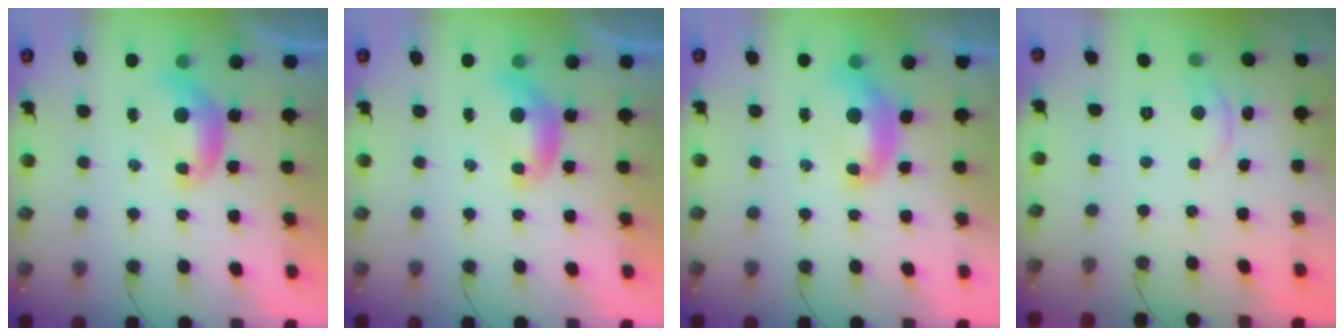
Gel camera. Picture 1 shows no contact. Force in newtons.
{"total": 0.0}
{"total": 2.0, "press": 1.9, "slide": 0.7}
{"total": 0.9, "press": 0.8, "slide": 0.4}